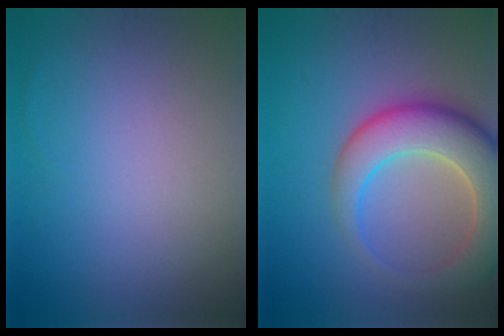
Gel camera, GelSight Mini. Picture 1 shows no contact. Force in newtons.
{"total": 8.8, "press": 8.8, "slide": 0.7}